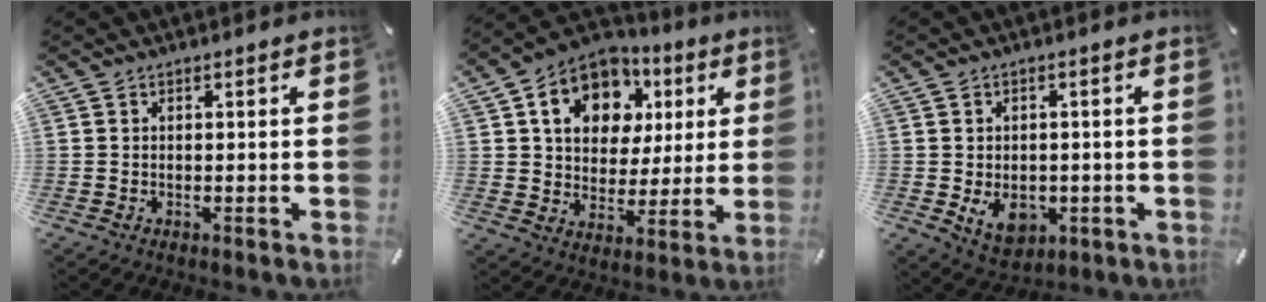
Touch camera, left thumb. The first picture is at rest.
{"total": 13.4, "force": [5.2, 10.8, 5.9], "torque": [-0.107, -0.014, 0.100]}
{"total": 7.1, "force": [-1.7, 5.5, 4.1], "torque": [-0.053, -0.001, -0.031]}